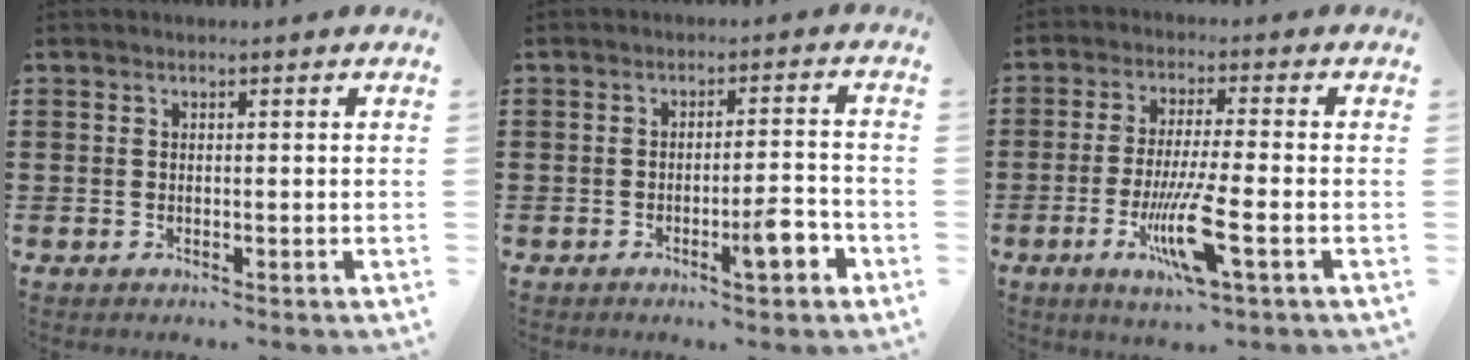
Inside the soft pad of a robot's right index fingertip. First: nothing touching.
{"total": 5.7, "force": [-2.6, 1.0, 4.9], "torque": [-0.069, -0.003, -0.044]}
{"total": 10.0, "force": [-3.7, 1.3, 9.2], "torque": [-0.187, -0.018, -0.070]}